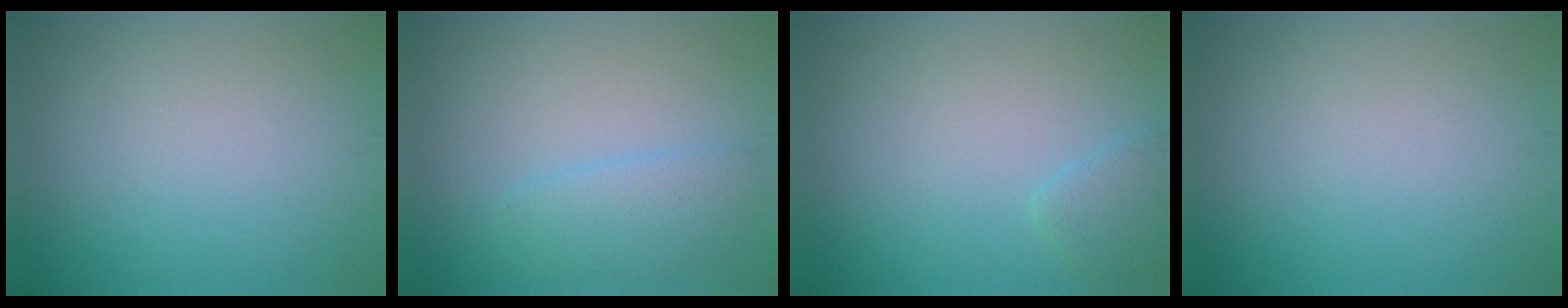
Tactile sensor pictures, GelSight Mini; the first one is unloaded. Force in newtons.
{"total": 2.7, "press": 2.7, "slide": 0.2}
{"total": 1.5, "press": 1.5, "slide": 0.1}
{"total": 0.0}